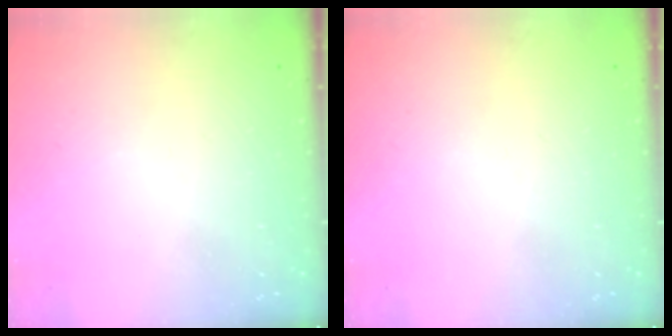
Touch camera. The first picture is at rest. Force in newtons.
{"total": 0.0}